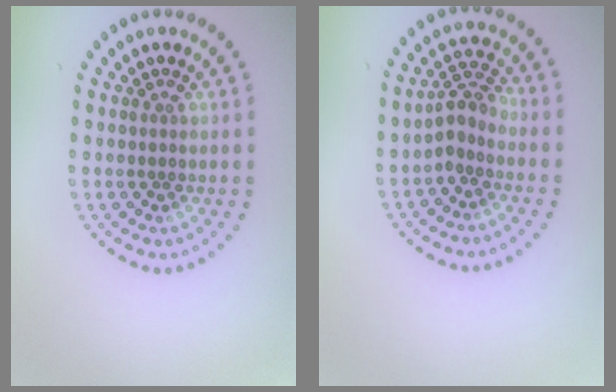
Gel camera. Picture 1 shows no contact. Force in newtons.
{"total": 2.6, "press": 2.1, "slide": 1.6}